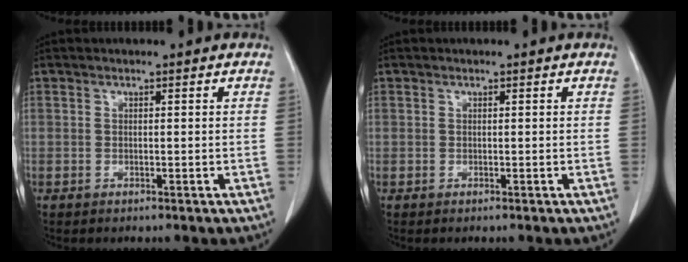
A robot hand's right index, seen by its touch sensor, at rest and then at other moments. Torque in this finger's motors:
{"motor_torque": [-0.11, 0.15, -0.38, -0.14]}